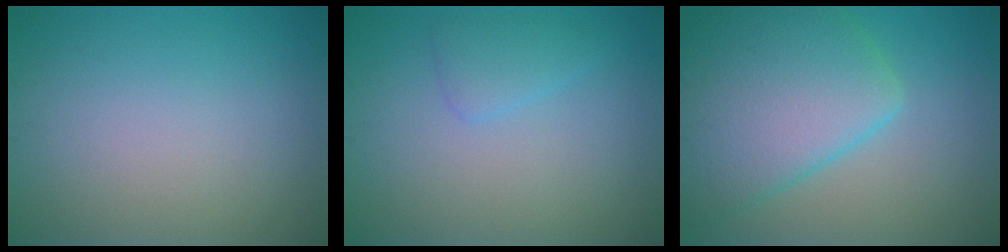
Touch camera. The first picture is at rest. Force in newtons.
{"total": 1.7, "press": 1.7, "slide": 0.1}
{"total": 8.8, "press": 8.8, "slide": 0.3}